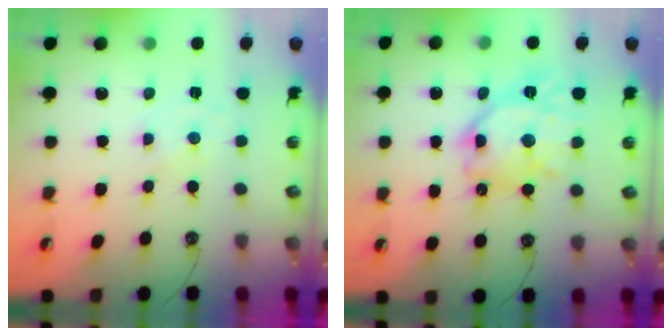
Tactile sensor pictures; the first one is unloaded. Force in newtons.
{"total": 17.7, "press": 17.6, "slide": 1.7}